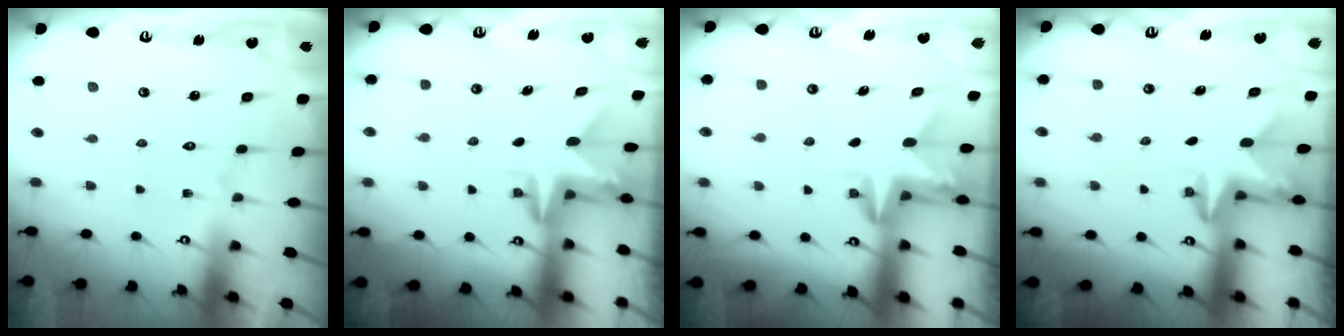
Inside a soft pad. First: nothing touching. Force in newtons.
{"total": 2.8, "press": 2.8, "slide": 0.1}
{"total": 3.0, "press": 3.0, "slide": 0.2}
{"total": 2.4, "press": 2.3, "slide": 0.4}